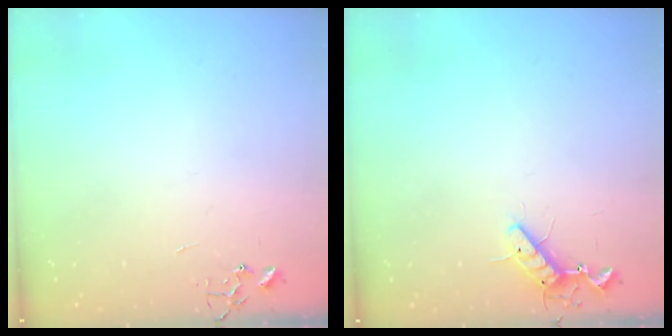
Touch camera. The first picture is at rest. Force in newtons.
{"total": 8.5, "press": 8.4, "slide": 1.5}